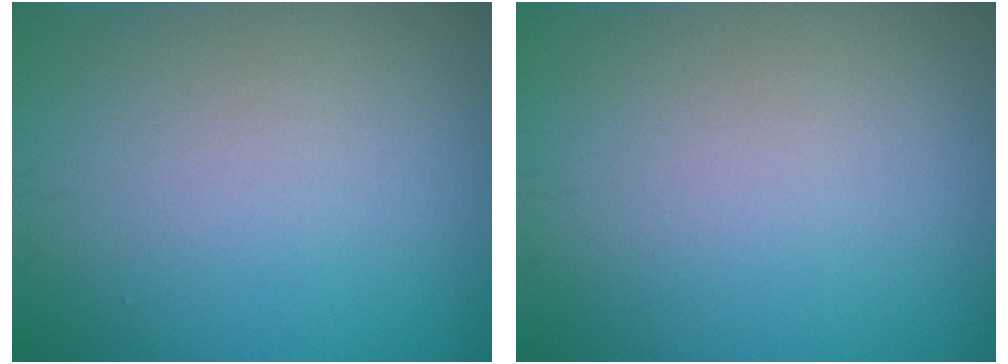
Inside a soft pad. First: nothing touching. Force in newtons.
{"total": 0.0}